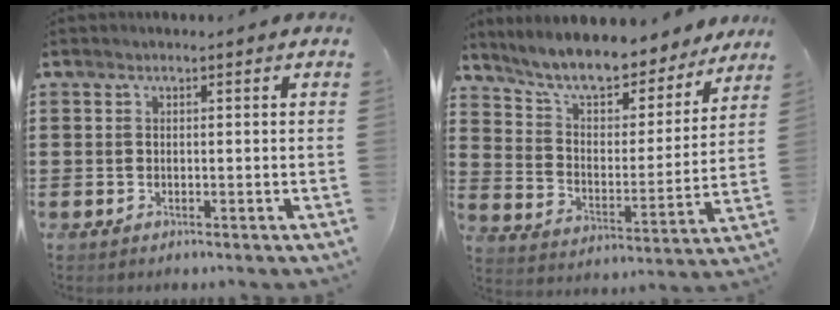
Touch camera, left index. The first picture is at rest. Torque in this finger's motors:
{"motor_torque": [1.27, -0.87, 0.85, 0.21]}